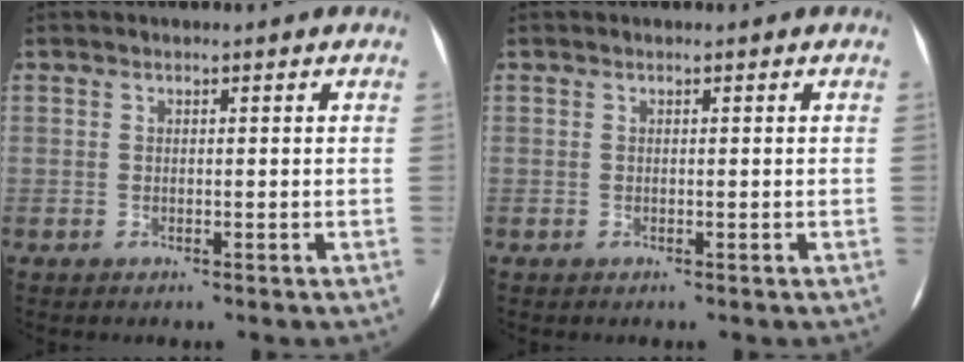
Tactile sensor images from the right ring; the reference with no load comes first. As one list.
[{"total": 0.0}]